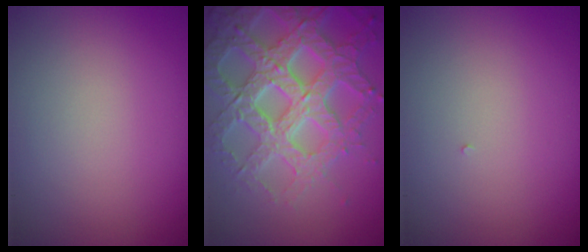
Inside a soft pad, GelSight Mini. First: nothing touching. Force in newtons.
{"total": 7.0, "press": 6.8, "slide": 1.7}
{"total": 0.0}